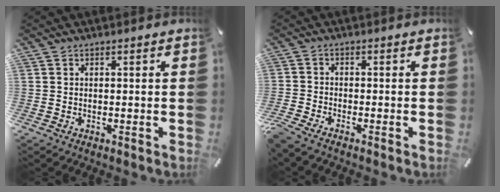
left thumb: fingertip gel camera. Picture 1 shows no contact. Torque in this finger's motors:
{"motor_torque": [-0.78, 1.55, 1.11, 1.11, 0.26]}